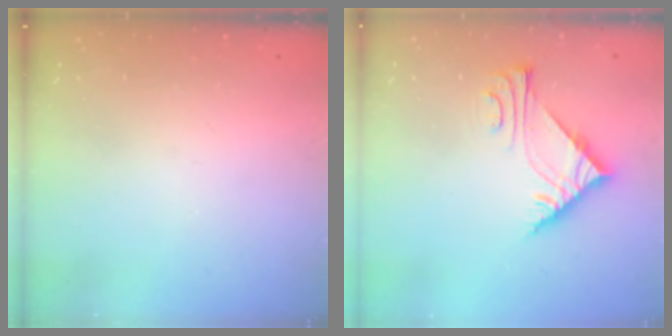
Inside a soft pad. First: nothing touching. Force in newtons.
{"total": 7.0, "press": 7.0, "slide": 0.1}